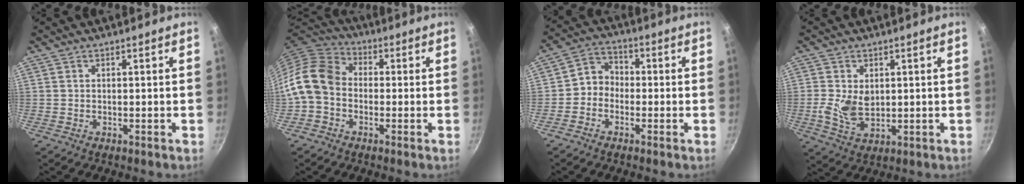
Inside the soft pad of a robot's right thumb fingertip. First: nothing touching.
{"total": 11.7, "force": [-1.8, 9.2, 7.0], "torque": [-0.116, 0.035, -0.058]}
{"total": 5.2, "force": [-1.5, 4.4, 2.3], "torque": [-0.016, 0.029, -0.044]}
{"total": 6.5, "force": [0.5, 4.2, 4.9], "torque": [-0.094, -0.014, 0.014]}